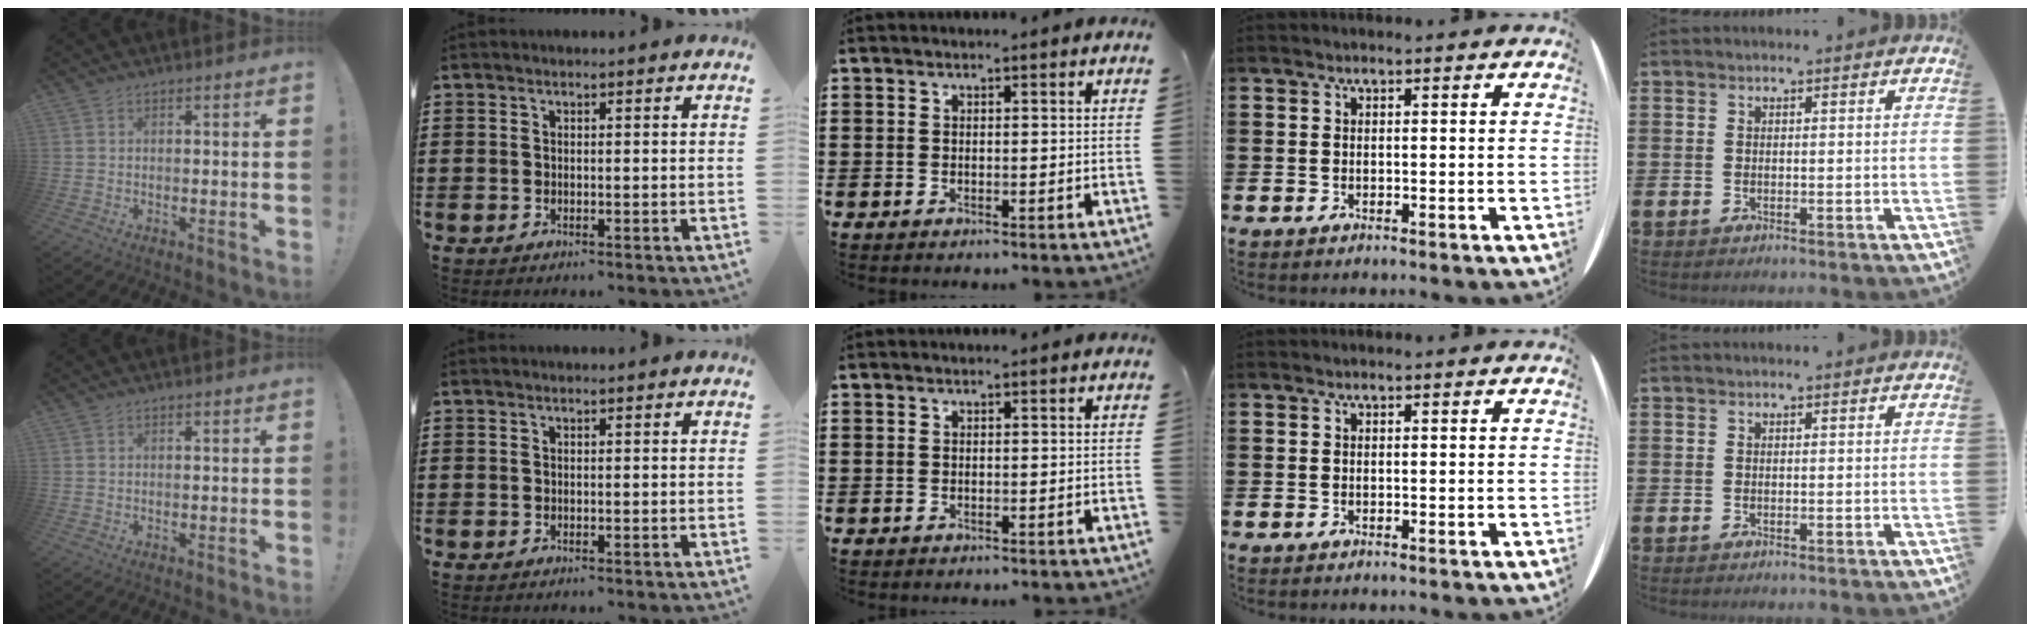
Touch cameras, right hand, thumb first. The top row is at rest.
{}